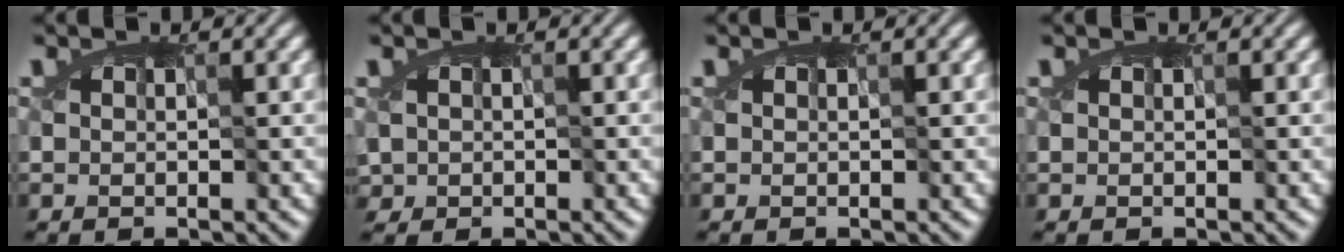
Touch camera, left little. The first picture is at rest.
{"total": 1.3, "force": [-0.2, 1.1, 0.7], "torque": [-0.019, 0.006, -0.002]}
{"total": 0.0}
{"total": 0.0}